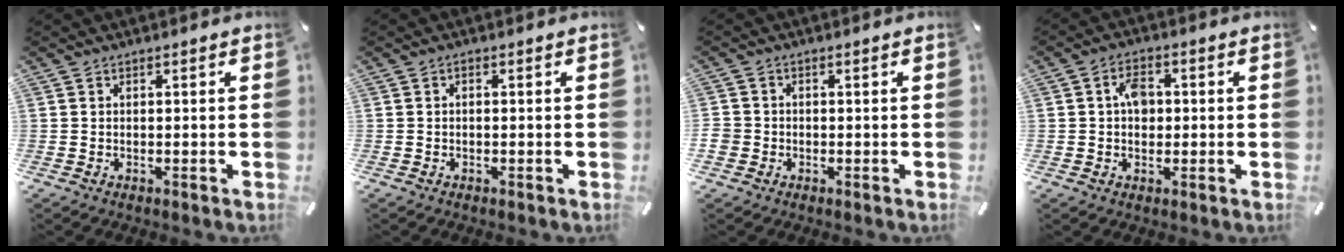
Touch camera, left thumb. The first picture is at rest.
{"total": 0.7, "force": [-0.3, 0.3, 0.6], "torque": [-0.011, -0.001, -0.005]}
{"total": 2.8, "force": [-0.7, 2.7, 0.6], "torque": [-0.006, 0.004, -0.013]}
{"total": 5.0, "force": [0.4, 3.5, 3.6], "torque": [-0.055, 0.005, 0.002]}